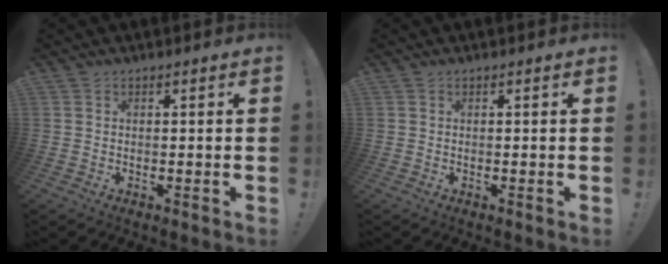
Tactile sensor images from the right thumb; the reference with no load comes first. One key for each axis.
{"total": 0.0}